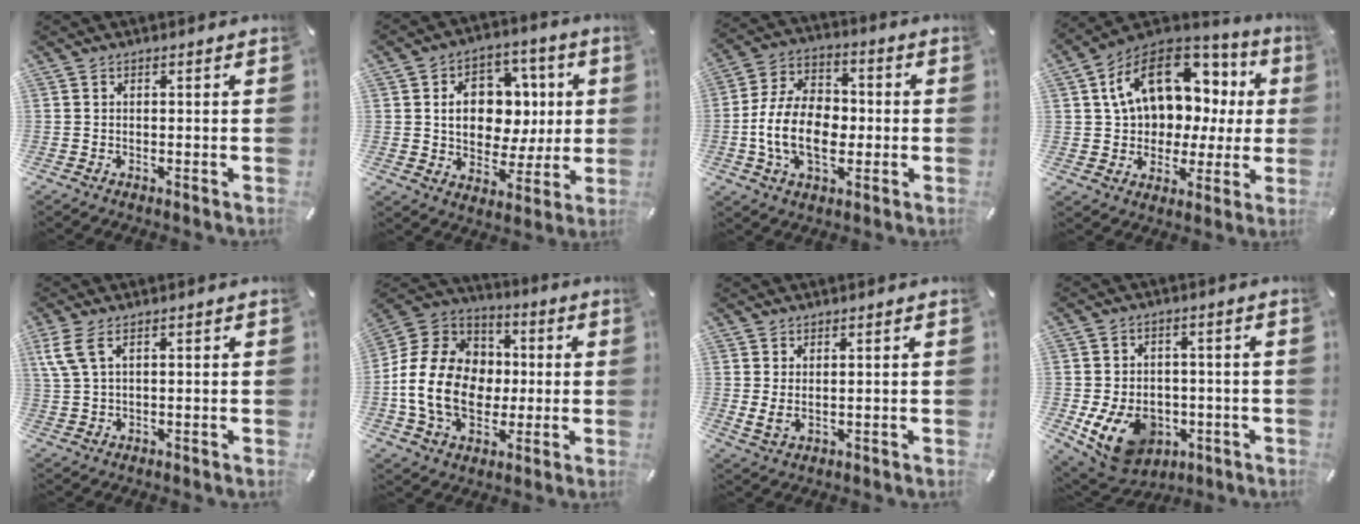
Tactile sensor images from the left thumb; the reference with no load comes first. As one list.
[{"total": 12.6, "force": [1.7, 10.4, 6.9], "torque": [-0.100, 0.002, 0.040]}, {"total": 14.3, "force": [-2.6, 9.8, 10.1], "torque": [-0.217, 0.011, -0.048]}, {"total": 17.5, "force": [6.7, 11.9, 10.9], "torque": [-0.187, -0.029, 0.121]}, {"total": 5.0, "force": [2.2, 2.3, 3.8], "torque": [-0.095, -0.004, 0.037]}, {"total": 18.7, "force": [-2.1, 15.3, 10.5], "torque": [-0.233, 0.025, -0.035]}, {"total": 3.0, "force": [1.5, 1.1, 2.3], "torque": [-0.062, -0.011, 0.026]}, {"total": 12.5, "force": [-4.3, 9.6, 6.9], "torque": [-0.136, 0.016, -0.073]}]